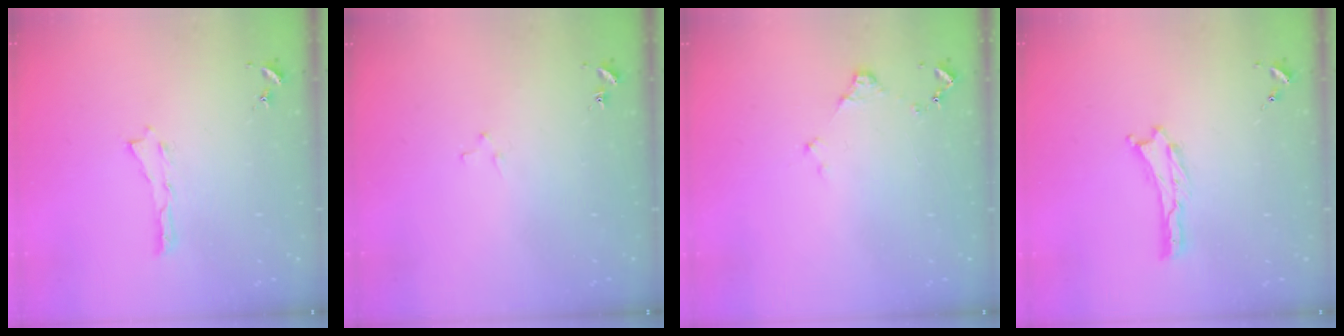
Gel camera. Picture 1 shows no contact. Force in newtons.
{"total": 1.9, "press": 1.9, "slide": 0.1}
{"total": 1.2, "press": 1.2, "slide": 0.2}
{"total": 0.0}